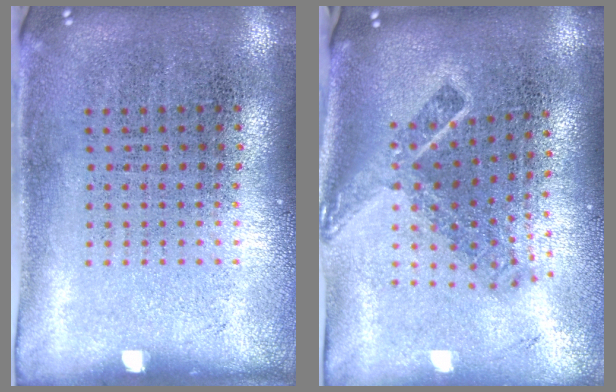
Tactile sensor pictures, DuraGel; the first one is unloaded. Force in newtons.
{"total": 2.2, "press": 1.5, "slide": 1.6}